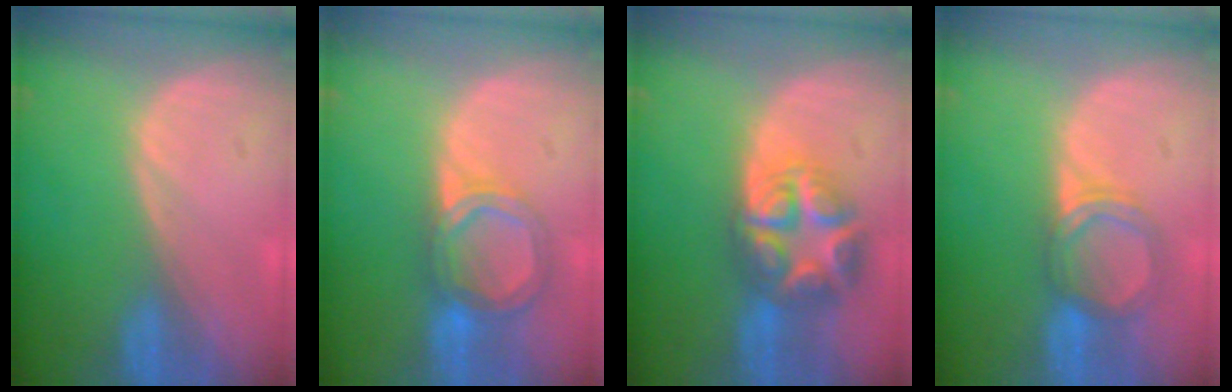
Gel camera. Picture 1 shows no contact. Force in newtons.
{"total": 6.5, "press": 5.7, "slide": 3.0}
{"total": 8.3, "press": 8.3, "slide": 0.4}
{"total": 4.7, "press": 4.4, "slide": 1.7}